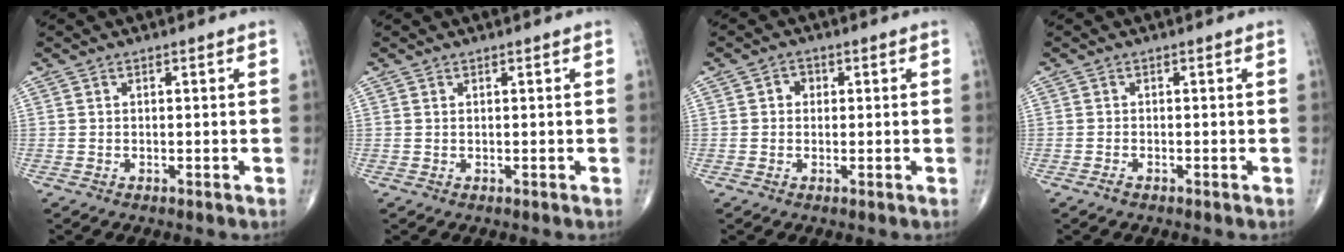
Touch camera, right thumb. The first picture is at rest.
{"total": 0.0}
{"total": 2.0, "force": [0.2, 1.8, 0.8], "torque": [-0.002, 0.004, -0.001]}
{"total": 0.7, "force": [-0.6, 0.3, 0.4], "torque": [-0.014, -0.001, -0.012]}